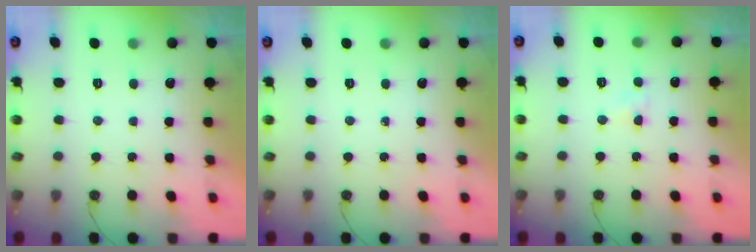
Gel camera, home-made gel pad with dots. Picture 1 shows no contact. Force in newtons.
{"total": 0.0}
{"total": 2.9, "press": 2.9, "slide": 0.4}